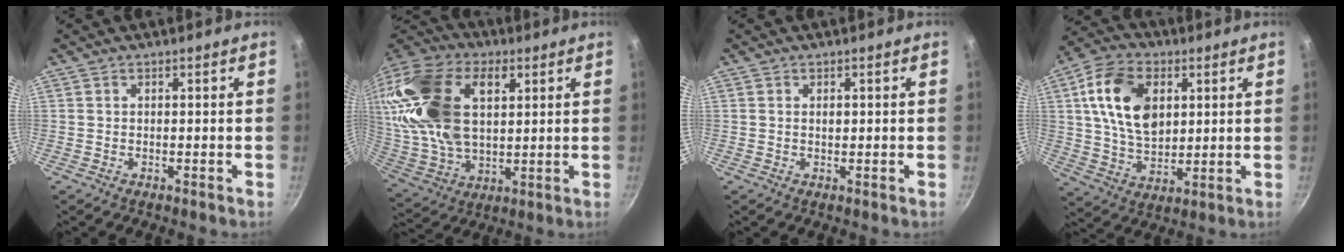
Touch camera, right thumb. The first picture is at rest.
{"total": 26.8, "force": [7.8, 16.3, 19.8], "torque": [-0.391, -0.001, 0.144]}
{"total": 1.0, "force": [0.2, 0.7, 0.8], "torque": [-0.009, 0.002, 0.003]}
{"total": 15.5, "force": [4.0, 10.1, 11.0], "torque": [-0.178, -0.008, 0.072]}